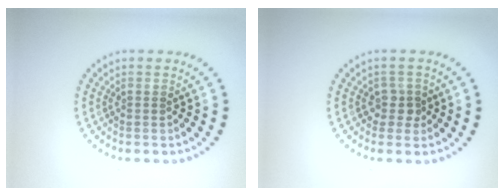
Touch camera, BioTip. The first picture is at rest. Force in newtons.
{"total": 1.6, "press": 1.3, "slide": 0.9}